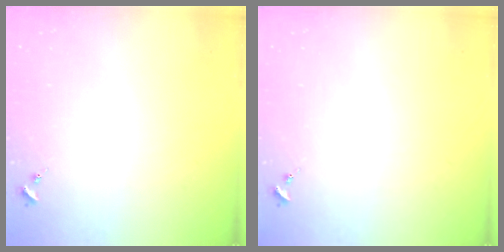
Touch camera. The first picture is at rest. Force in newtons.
{"total": 0.0}